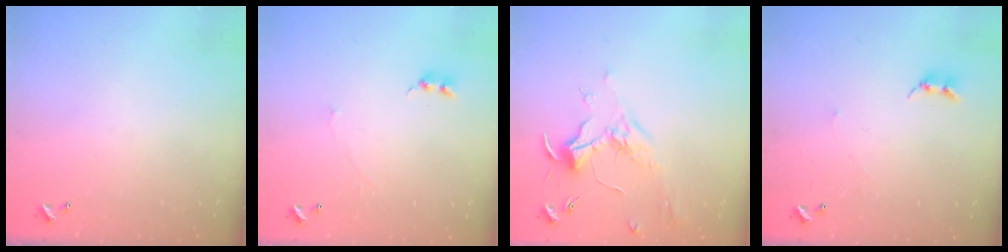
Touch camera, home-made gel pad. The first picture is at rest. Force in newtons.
{"total": 1.1, "press": 0.9, "slide": 0.6}
{"total": 1.8, "press": 1.6, "slide": 0.9}
{"total": 2.4, "press": 2.4, "slide": 0.2}